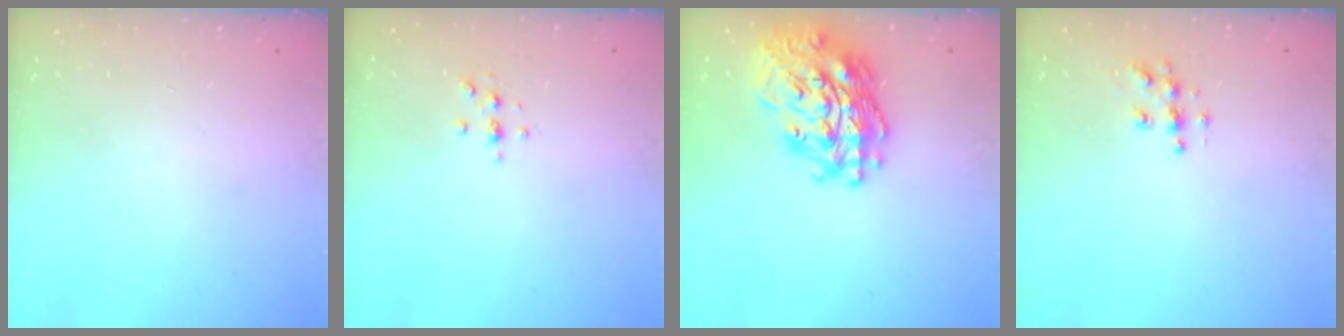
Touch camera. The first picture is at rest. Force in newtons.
{"total": 3.0, "press": 3.0, "slide": 0.3}
{"total": 23.0, "press": 22.8, "slide": 2.4}
{"total": 6.1, "press": 6.1, "slide": 0.3}